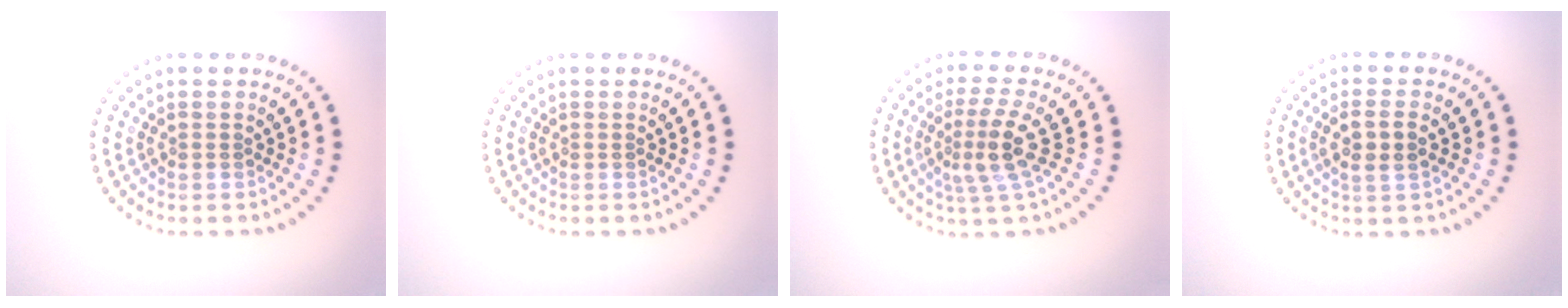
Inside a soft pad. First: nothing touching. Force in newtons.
{"total": 0.0}
{"total": 3.6, "press": 2.8, "slide": 2.2}
{"total": 2.3, "press": 2.2, "slide": 0.9}